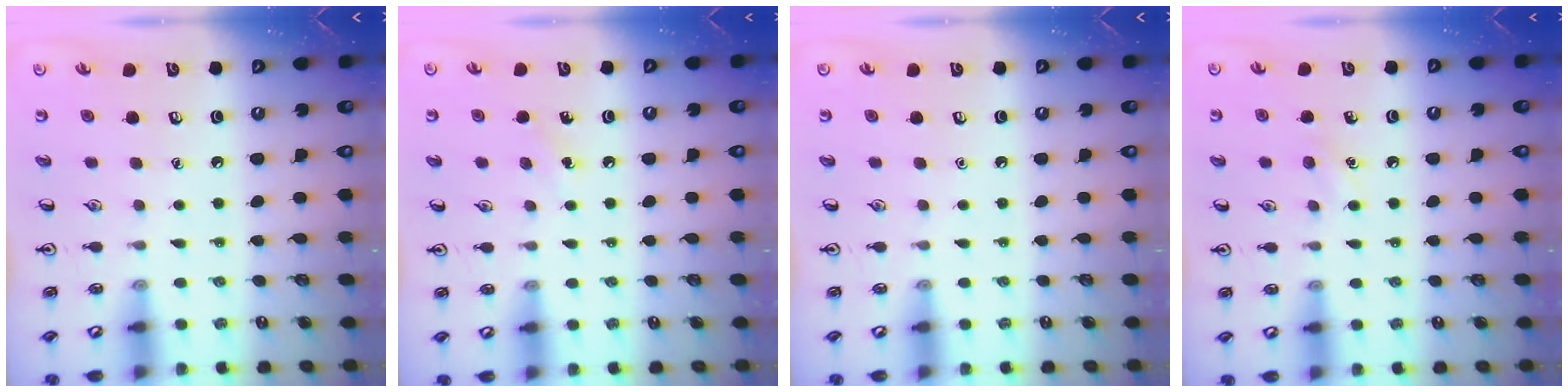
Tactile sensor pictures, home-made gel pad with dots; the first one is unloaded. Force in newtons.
{"total": 3.7, "press": 3.5, "slide": 1.3}
{"total": 0.0}
{"total": 6.1, "press": 5.7, "slide": 2.2}